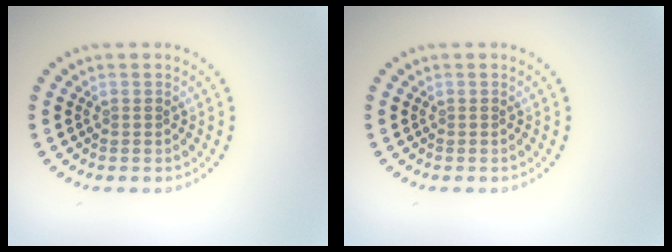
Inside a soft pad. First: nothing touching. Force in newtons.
{"total": 0.0}